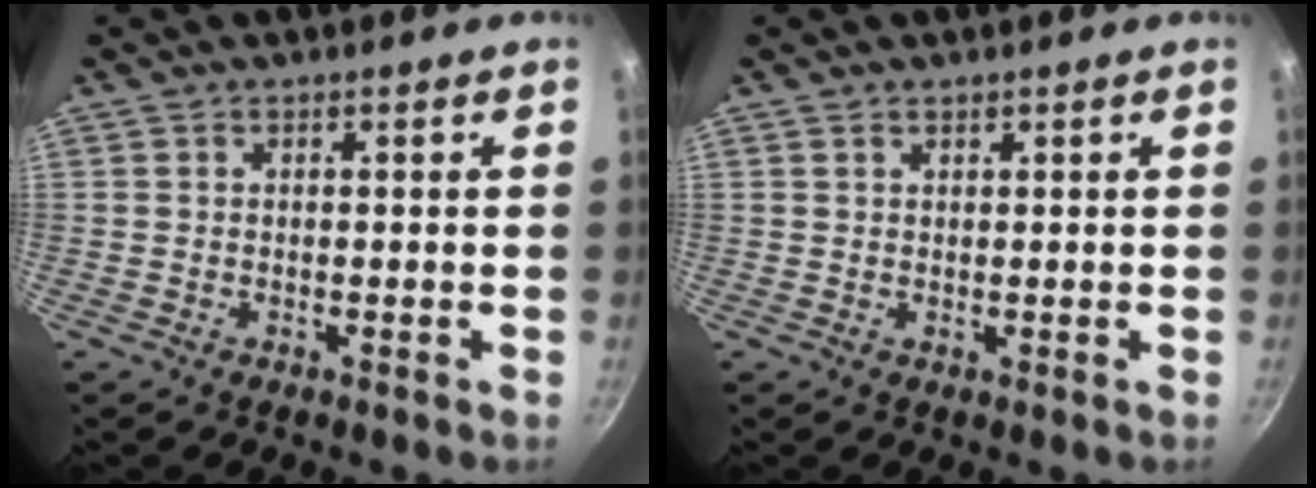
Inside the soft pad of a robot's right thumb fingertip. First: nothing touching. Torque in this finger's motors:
{"motor_torque": [0.12, -0.17, -0.08, 0.57, -0.03]}